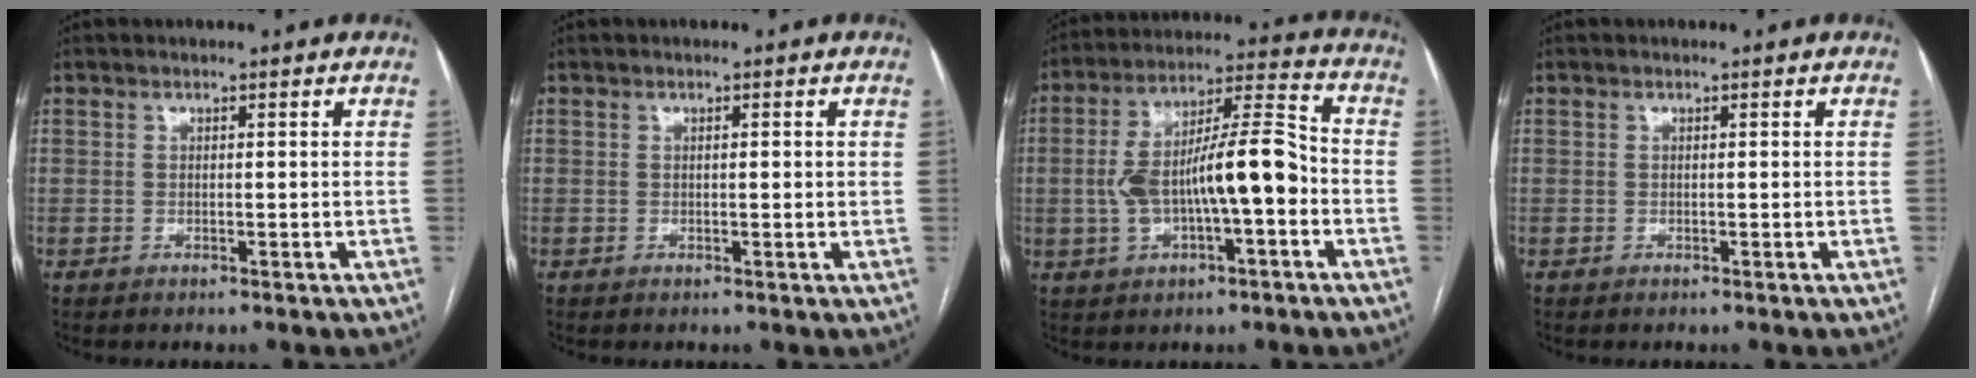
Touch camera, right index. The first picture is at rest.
{"total": 0.9, "force": [0.2, 0.2, 0.8], "torque": [-0.013, 0.001, 0.002]}
{"total": 14.2, "force": [-2.4, 3.5, 13.6], "torque": [-0.247, 0.031, -0.035]}
{"total": 0.0}